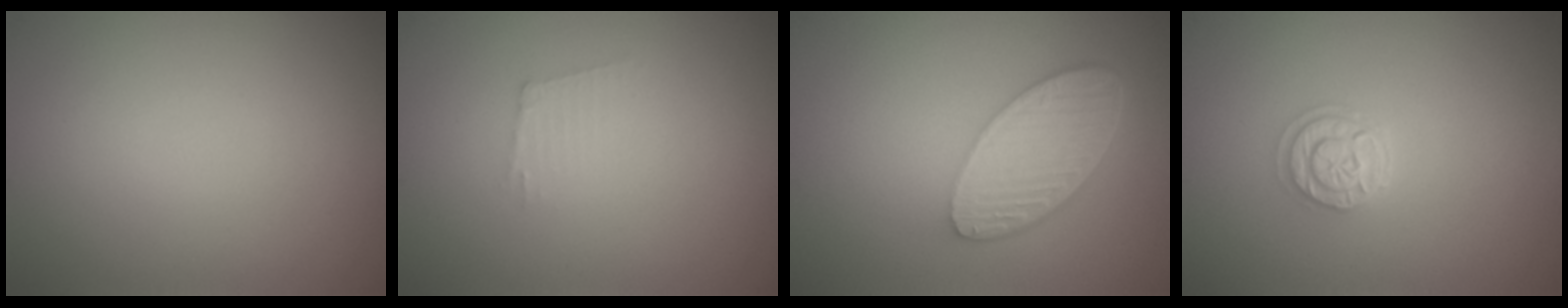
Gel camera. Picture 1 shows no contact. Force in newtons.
{"total": 1.1, "press": 1.0, "slide": 0.2}
{"total": 5.8, "press": 4.3, "slide": 3.9}
{"total": 2.2, "press": 2.0, "slide": 0.8}